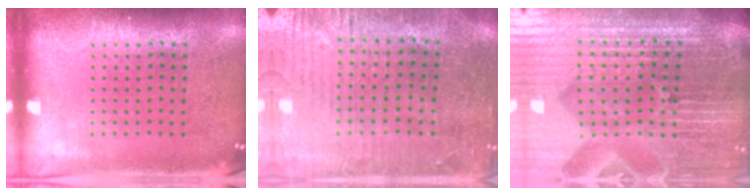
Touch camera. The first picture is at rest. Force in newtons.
{"total": 1.4, "press": 1.3, "slide": 0.5}
{"total": 7.3, "press": 6.4, "slide": 3.5}